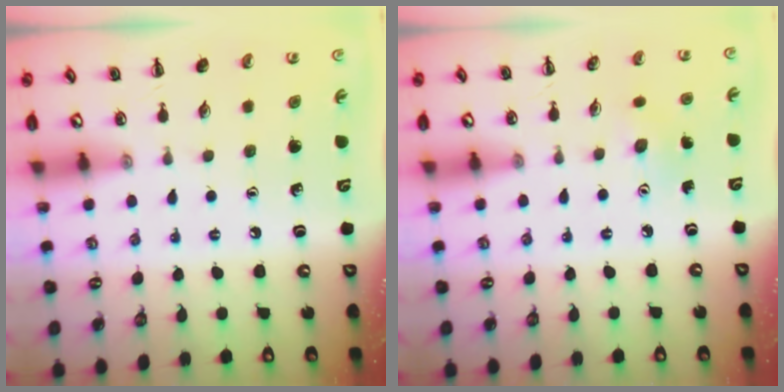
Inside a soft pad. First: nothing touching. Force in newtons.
{"total": 3.2, "press": 3.1, "slide": 1.0}